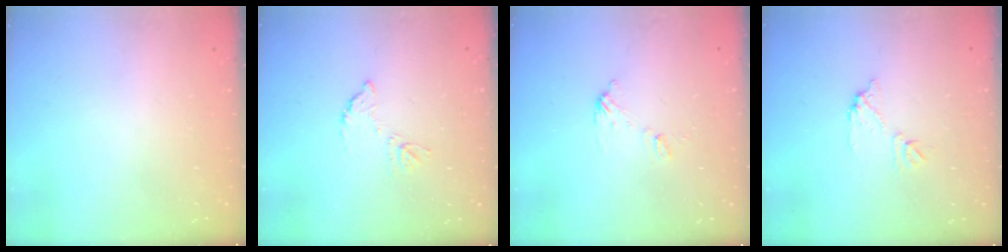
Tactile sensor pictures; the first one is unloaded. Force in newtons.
{"total": 6.9, "press": 6.8, "slide": 0.3}
{"total": 5.8, "press": 5.8, "slide": 0.2}
{"total": 7.4, "press": 7.4, "slide": 0.4}